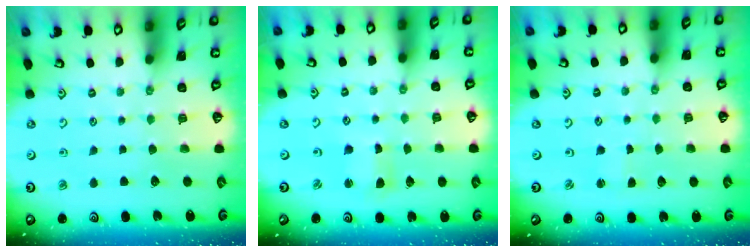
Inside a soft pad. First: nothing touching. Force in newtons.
{"total": 2.7, "press": 2.7, "slide": 0.3}
{"total": 0.8, "press": 0.8, "slide": 0.2}